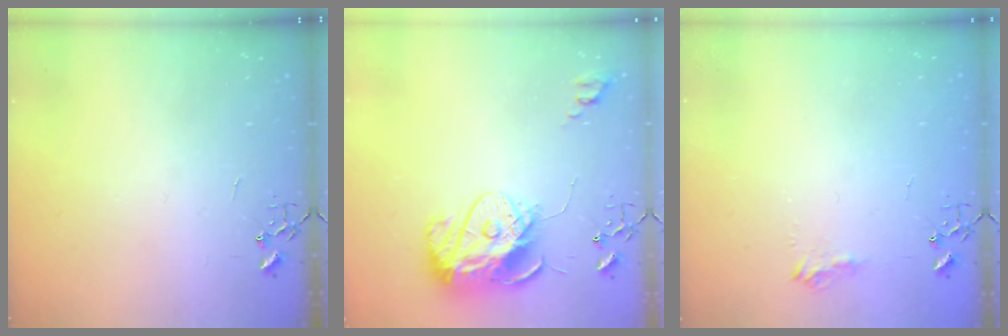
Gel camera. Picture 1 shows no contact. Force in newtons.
{"total": 13.9, "press": 13.8, "slide": 1.3}
{"total": 8.4, "press": 8.4, "slide": 0.8}